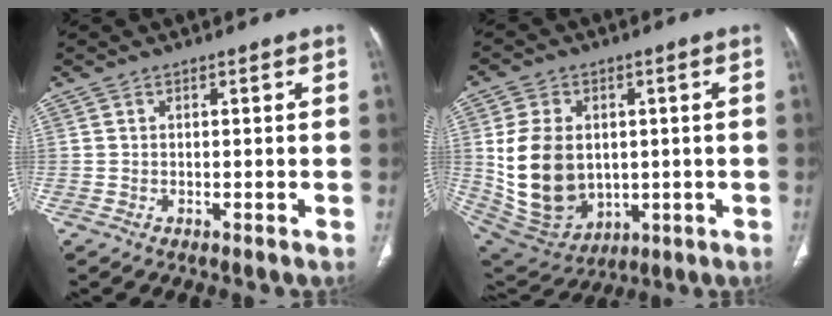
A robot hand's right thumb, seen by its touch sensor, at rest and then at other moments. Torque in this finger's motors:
{"motor_torque": [-0.42, 1.29, 0.90, 0.82, 0.42]}